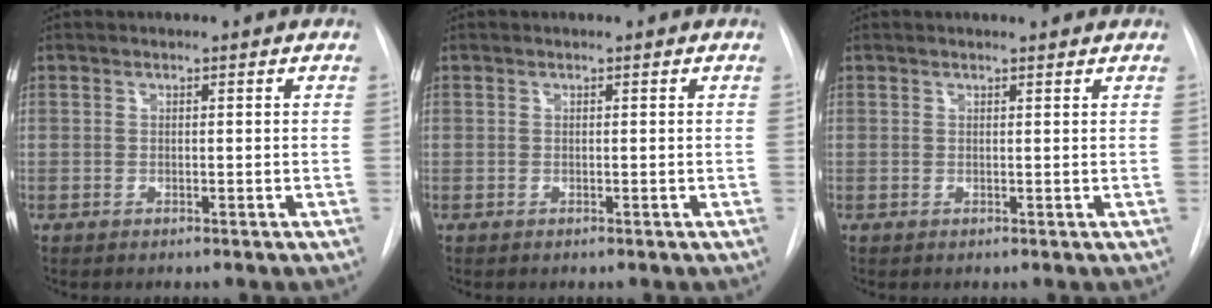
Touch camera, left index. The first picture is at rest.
{"total": 0.0}
{"total": 2.3, "force": [2.0, 0.3, 1.0], "torque": [-0.015, 0.003, 0.023]}